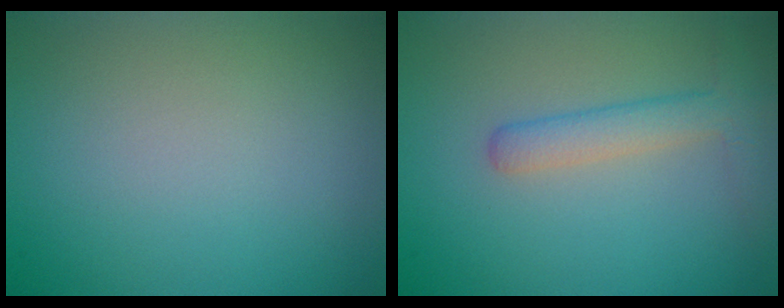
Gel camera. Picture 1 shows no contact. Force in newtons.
{"total": 2.3, "press": 2.3, "slide": 0.1}